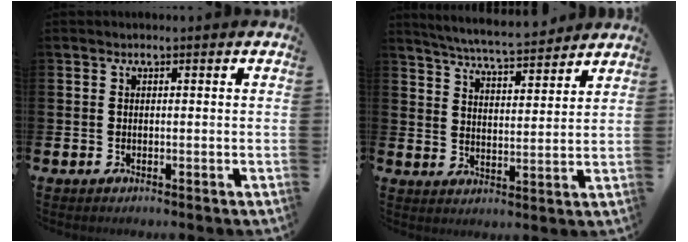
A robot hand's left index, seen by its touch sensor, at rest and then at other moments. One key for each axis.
{"total": 6.2, "fx": 6.0, "fy": 0.1, "fz": 1.4, "tx": -0.048, "ty": -0.037, "tz": 0.106}